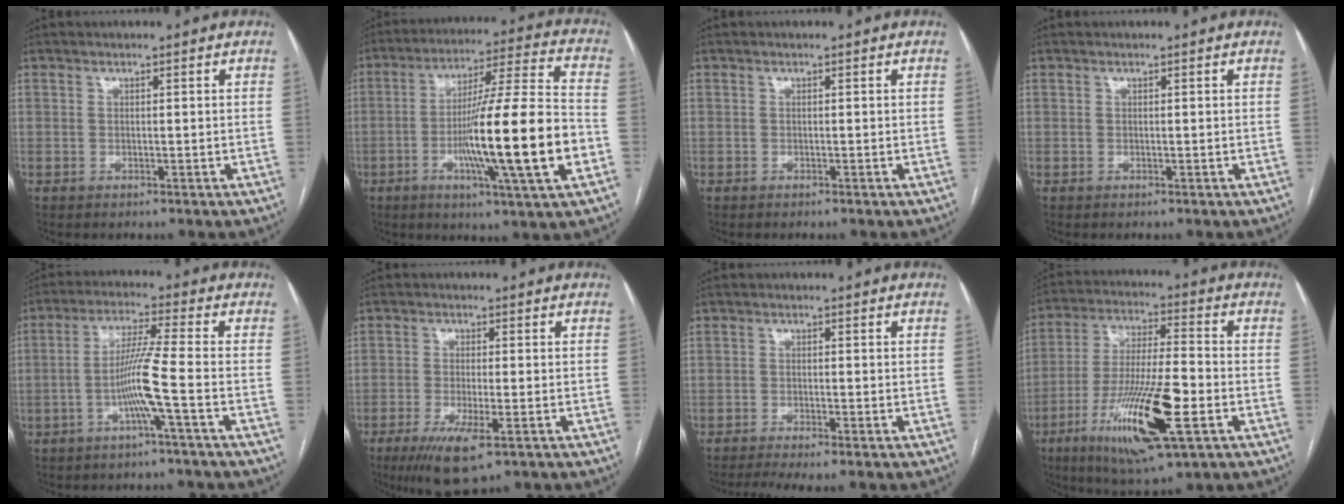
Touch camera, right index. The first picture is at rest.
{"total": 20.0, "force": [-4.8, -0.1, 19.4], "torque": [-0.312, -0.006, -0.080]}
{"total": 0.0}
{"total": 0.0}
{"total": 7.3, "force": [-2.5, -1.4, 6.8], "torque": [-0.135, 0.006, -0.050]}
{"total": 7.5, "force": [-4.0, 1.2, 6.3], "torque": [-0.117, -0.021, -0.064]}
{"total": 5.4, "force": [-4.2, -0.3, 3.3], "torque": [-0.052, -0.006, -0.068]}
{"total": 17.7, "force": [-6.7, 2.7, 16.2], "torque": [-0.318, -0.025, -0.115]}